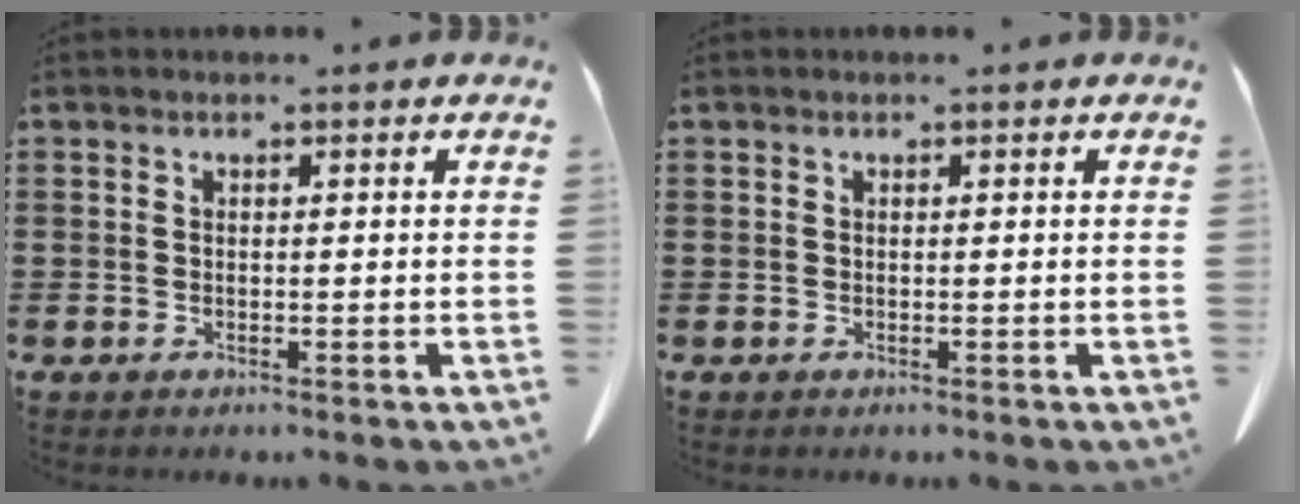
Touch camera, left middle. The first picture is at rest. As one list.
[{"total": 0.0}]